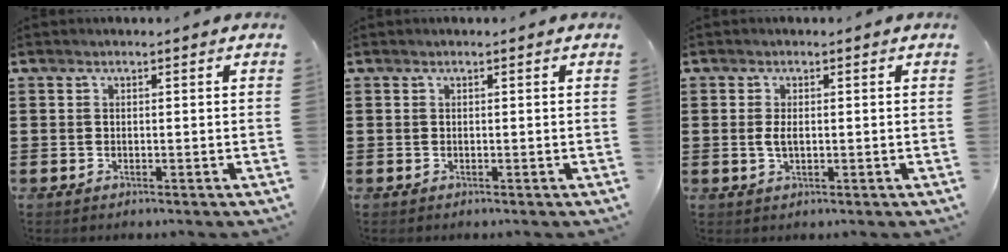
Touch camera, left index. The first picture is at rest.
{"total": 0.0}
{"total": 2.2, "force": [0.0, 1.0, 1.9], "torque": [-0.046, -0.001, -0.003]}